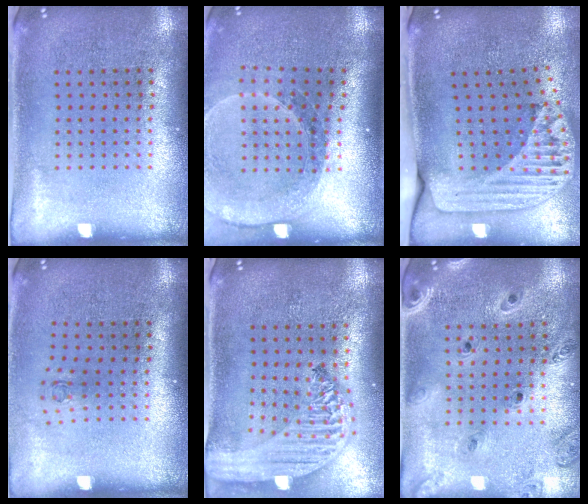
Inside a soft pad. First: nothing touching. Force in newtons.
{"total": 1.7, "press": 1.7, "slide": 0.2}
{"total": 2.4, "press": 1.7, "slide": 1.6}
{"total": 0.7, "press": 0.3, "slide": 0.6}
{"total": 2.6, "press": 2.1, "slide": 1.6}
{"total": 1.4, "press": 1.4, "slide": 0.1}